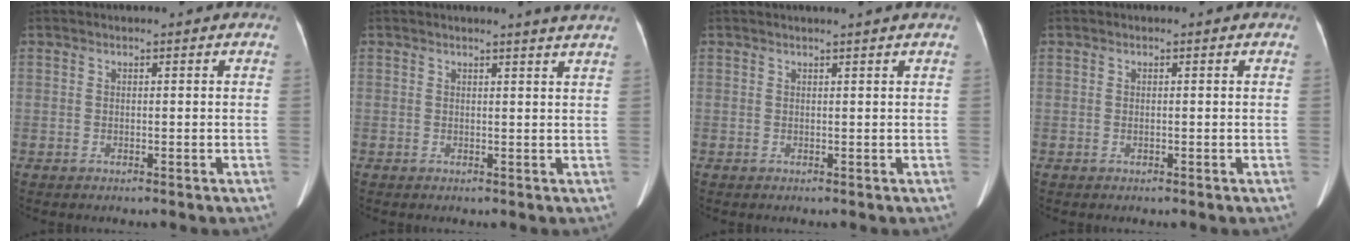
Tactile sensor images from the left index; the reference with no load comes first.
{"total": 3.5, "force": [3.1, -0.7, 1.2], "torque": [-0.017, -0.004, 0.023]}
{"total": 1.7, "force": [1.5, -0.3, 0.7], "torque": [-0.009, 0.010, 0.021]}
{"total": 0.0}